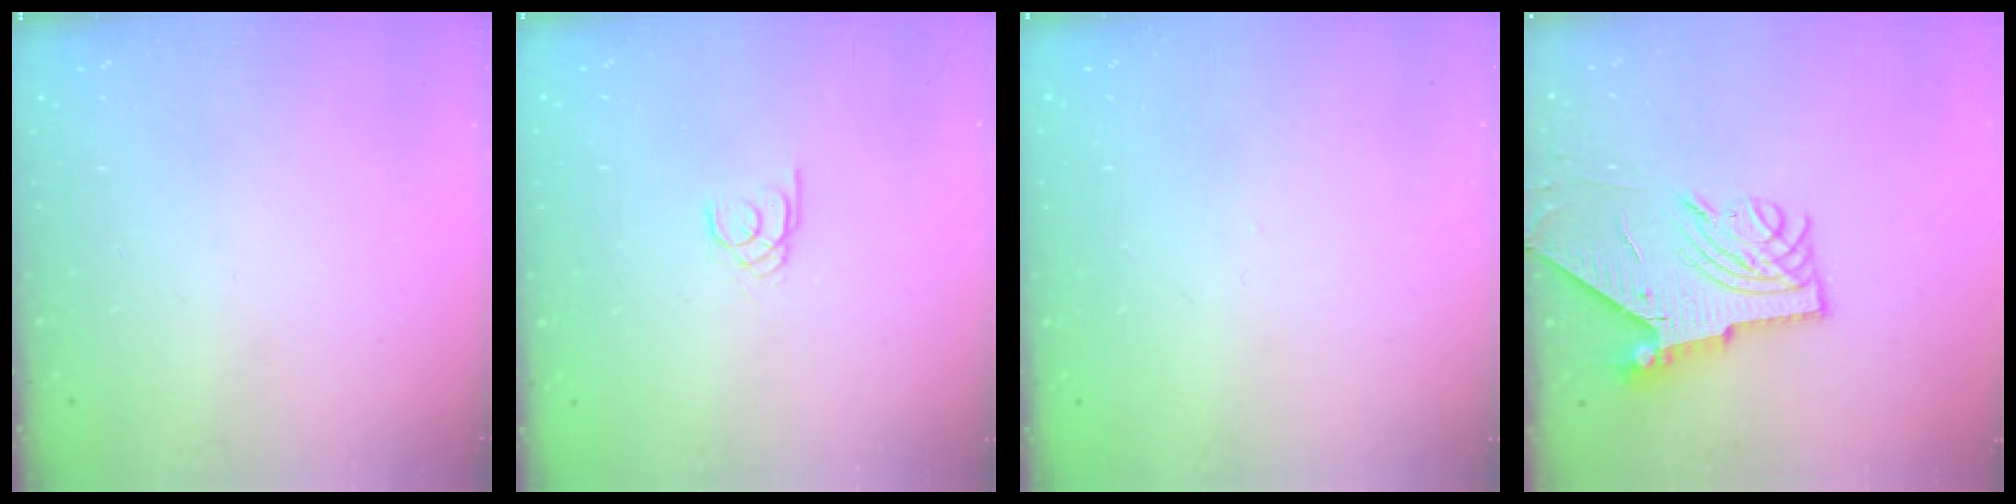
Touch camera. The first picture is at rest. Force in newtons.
{"total": 1.3, "press": 1.3, "slide": 0.1}
{"total": 0.0}
{"total": 9.2, "press": 9.1, "slide": 1.3}